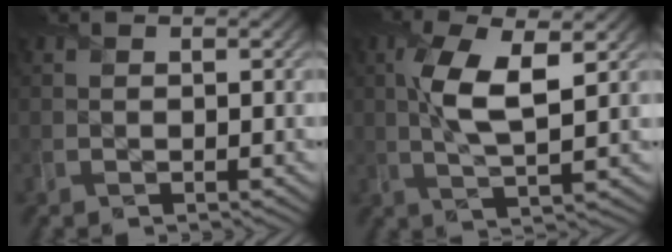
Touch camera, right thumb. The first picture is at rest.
{"total": 7.7, "force": [1.6, 2.5, 7.1], "torque": [-0.156, 0.005, 0.027]}